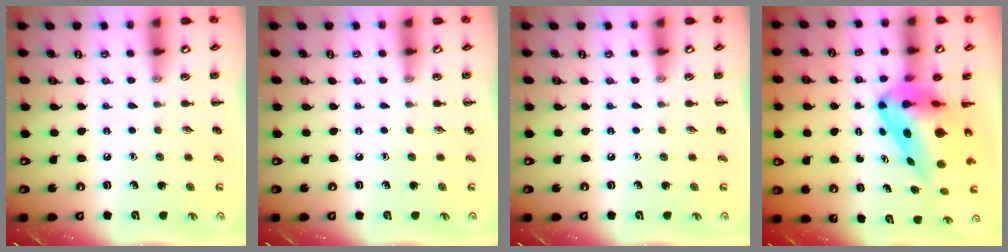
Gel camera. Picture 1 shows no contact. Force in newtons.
{"total": 0.0}
{"total": 0.0}
{"total": 9.1, "press": 8.8, "slide": 2.4}